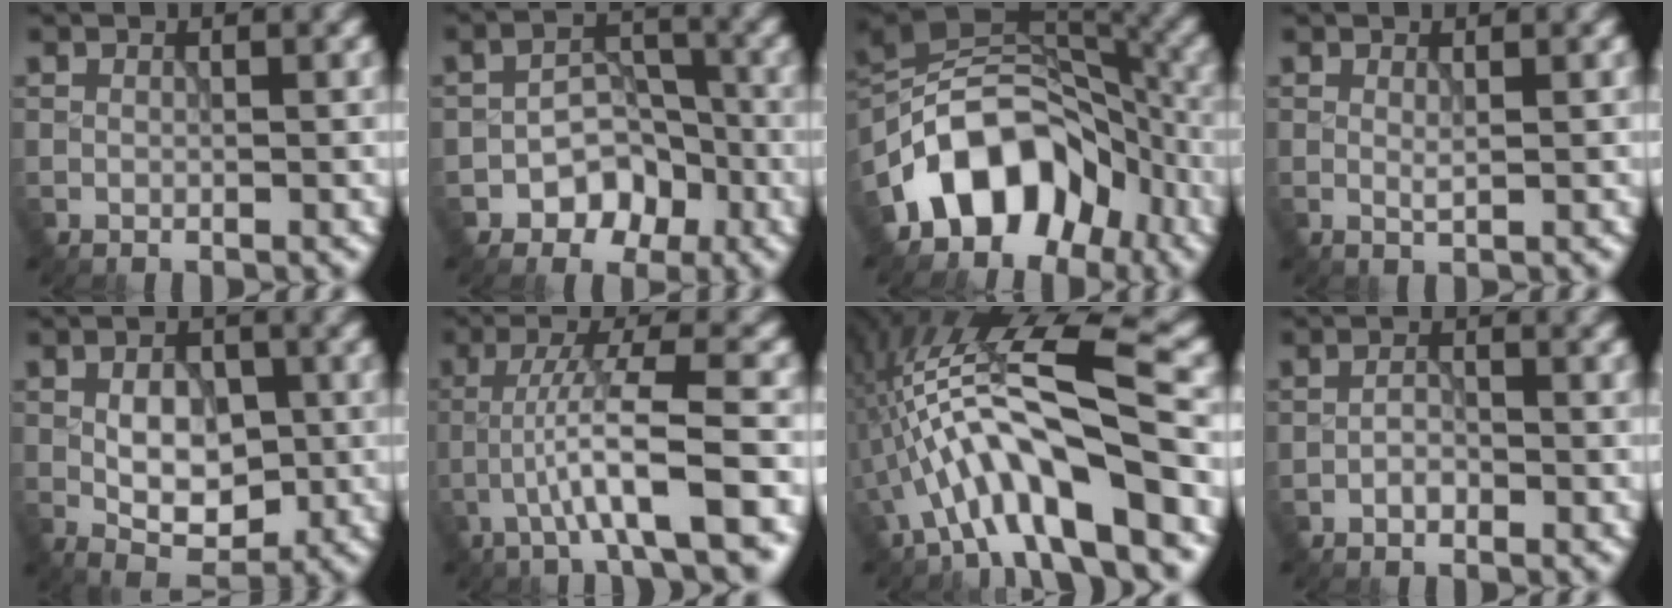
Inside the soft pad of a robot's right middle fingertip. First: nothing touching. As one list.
[{"total": 4.5, "force": [-2.4, 3.1, 2.2], "torque": [-0.023, 0.001, -0.043]}, {"total": 11.2, "force": [-6.0, 7.2, 6.2], "torque": [-0.084, 0.024, -0.120]}, {"total": 0.8, "force": [0.2, 0.1, 0.7], "torque": [-0.014, -0.003, 0.004]}, {"total": 5.6, "force": [-0.6, 3.4, 4.4], "torque": [-0.066, -0.002, -0.011]}, {"total": 8.0, "force": [-3.4, 1.0, 7.2], "torque": [-0.121, 0.016, -0.061]}, {"total": 11.3, "force": [-4.0, 2.8, 10.2], "torque": [-0.180, 0.023, -0.070]}, {"total": 1.4, "force": [-0.8, 0.7, 1.0], "torque": [-0.017, 0.002, -0.018]}]